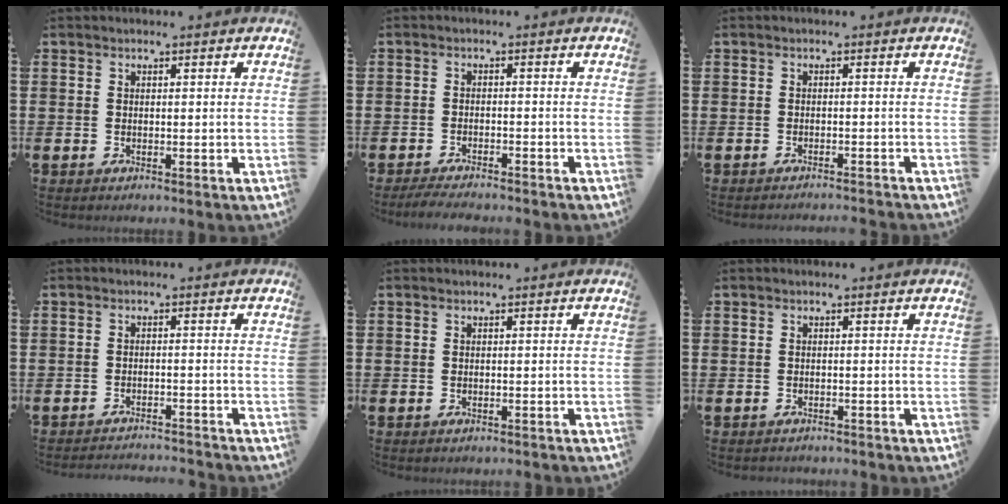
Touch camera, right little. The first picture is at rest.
{"total": 2.1, "force": [-2.0, 0.1, 0.6], "torque": [-0.010, 0.006, -0.039]}
{"total": 0.9, "force": [-0.9, -0.2, 0.0], "torque": [0.000, 0.000, -0.019]}
{"total": 1.9, "force": [-1.9, -0.2, -0.1], "torque": [-0.001, 0.004, -0.042]}
{"total": 0.0}
{"total": 0.5, "force": [-0.5, 0.1, 0.0], "torque": [-0.002, -0.002, -0.011]}